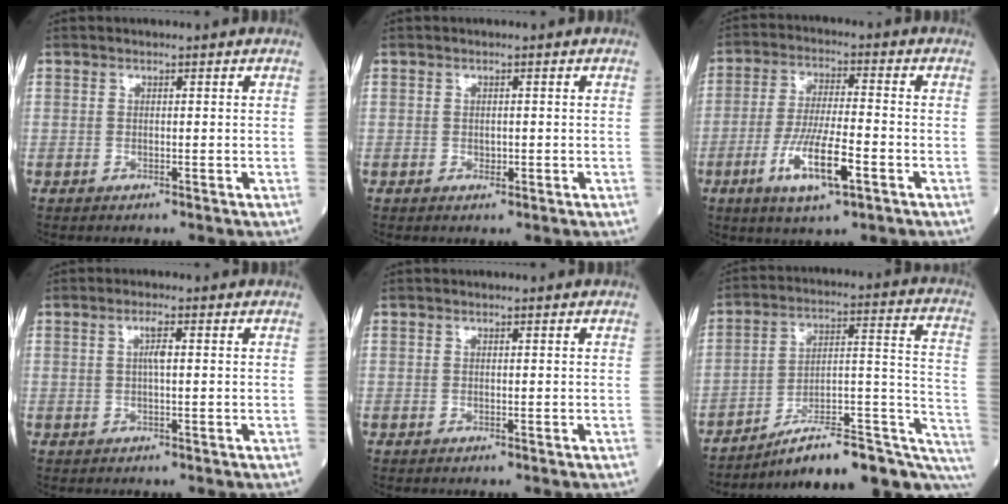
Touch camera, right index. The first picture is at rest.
{"total": 0.9, "force": [-0.2, 0.5, 0.7], "torque": [-0.010, -0.001, -0.002]}
{"total": 10.5, "force": [-4.2, 1.5, 9.5], "torque": [-0.187, -0.014, -0.076]}
{"total": 2.1, "force": [0.4, 0.0, 2.1], "torque": [-0.039, 0.002, 0.005]}
{"total": 0.0}
{"total": 21.3, "force": [-15.7, 4.3, 13.7], "torque": [-0.119, 0.050, -0.223]}